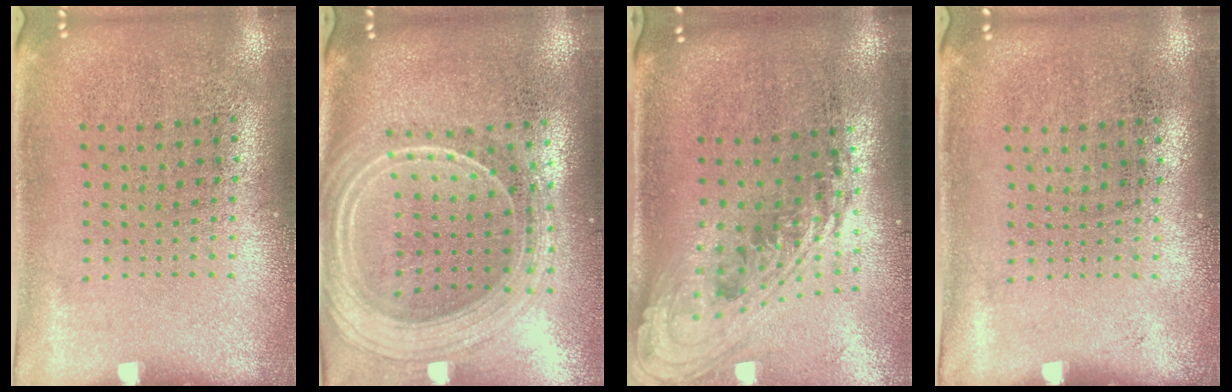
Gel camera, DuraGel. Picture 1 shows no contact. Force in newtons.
{"total": 2.4, "press": 2.1, "slide": 1.2}
{"total": 2.4, "press": 1.7, "slide": 1.7}
{"total": 0.0}